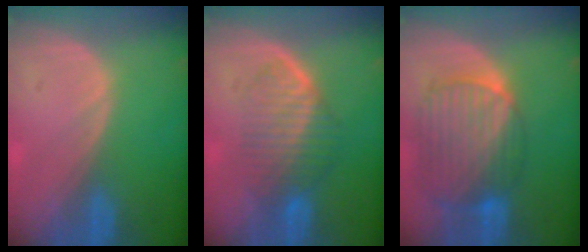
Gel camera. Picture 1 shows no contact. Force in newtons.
{"total": 6.8, "press": 6.5, "slide": 1.8}
{"total": 10.6, "press": 9.0, "slide": 5.5}